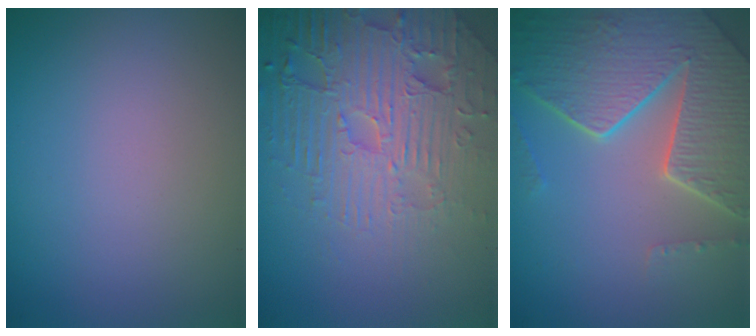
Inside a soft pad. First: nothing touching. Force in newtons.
{"total": 7.1, "press": 5.4, "slide": 4.6}
{"total": 8.0, "press": 5.7, "slide": 5.7}